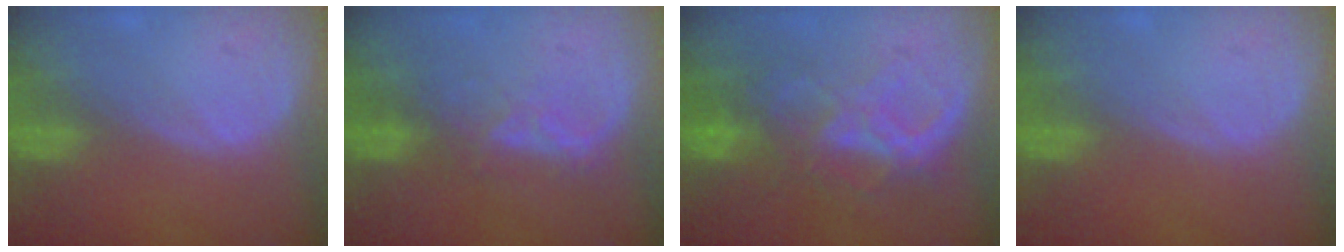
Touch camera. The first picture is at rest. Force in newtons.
{"total": 3.4, "press": 3.3, "slide": 0.6}
{"total": 7.5, "press": 7.3, "slide": 1.6}
{"total": 0.0}